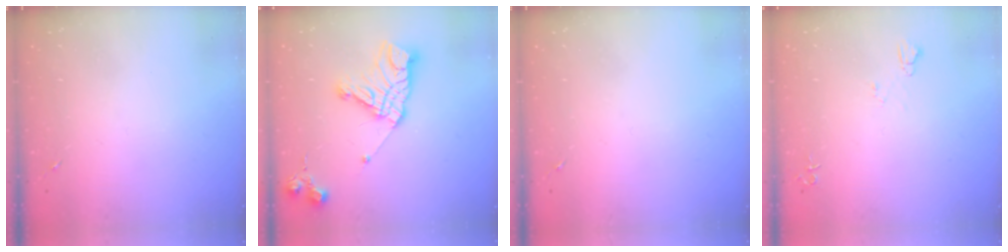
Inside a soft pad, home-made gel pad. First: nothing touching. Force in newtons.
{"total": 16.2, "press": 16.1, "slide": 1.6}
{"total": 0.0}
{"total": 4.9, "press": 4.9, "slide": 0.6}